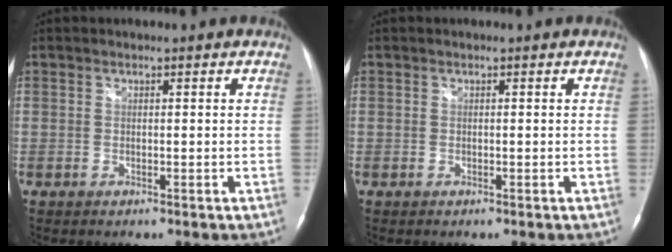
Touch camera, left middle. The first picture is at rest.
{"total": 0.0}